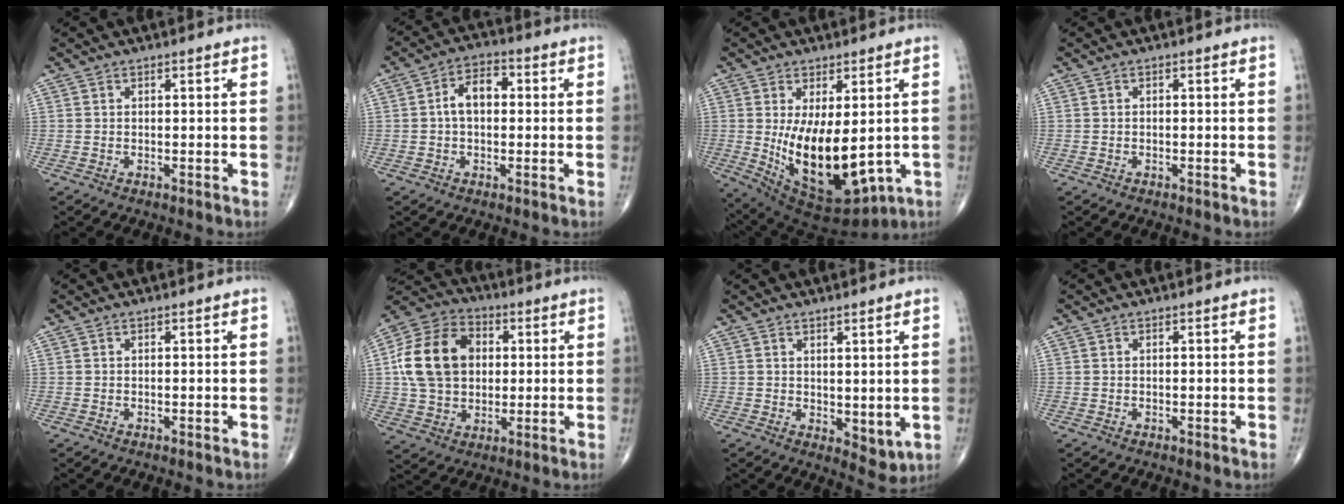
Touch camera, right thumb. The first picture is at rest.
{"total": 6.5, "force": [0.4, 4.1, 5.0], "torque": [-0.078, 0.023, -0.002]}
{"total": 16.2, "force": [-0.9, 7.9, 14.1], "torque": [-0.227, -0.025, 0.017]}
{"total": 0.0}
{"total": 0.0}
{"total": 16.8, "force": [2.2, 12.6, 10.9], "torque": [-0.184, 0.017, 0.036]}
{"total": 4.7, "force": [0.9, 2.6, 3.9], "torque": [-0.042, -0.019, 0.024]}
{"total": 0.0}